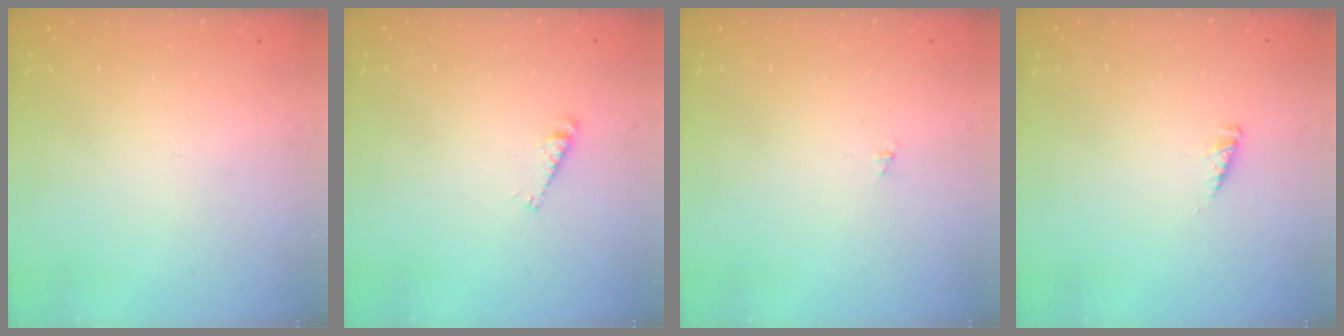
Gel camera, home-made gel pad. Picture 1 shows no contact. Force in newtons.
{"total": 3.5, "press": 3.5, "slide": 0.1}
{"total": 0.7, "press": 0.7, "slide": 0.1}
{"total": 2.5, "press": 2.5, "slide": 0.2}